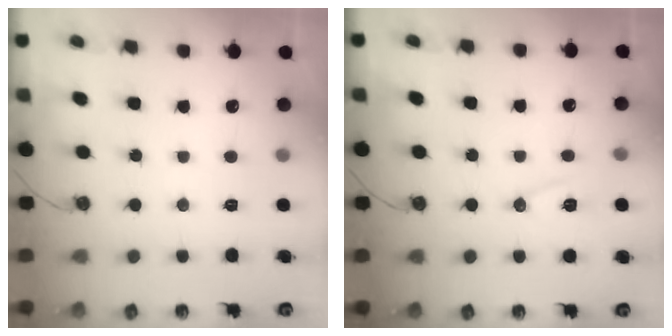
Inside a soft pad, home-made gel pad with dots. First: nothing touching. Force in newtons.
{"total": 8.6, "press": 7.9, "slide": 3.5}